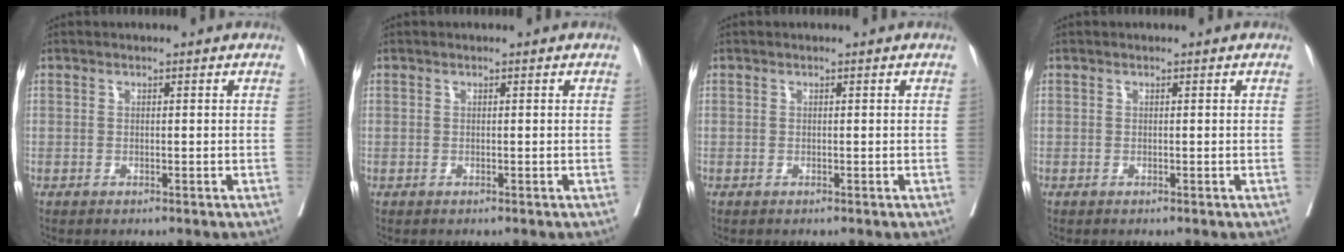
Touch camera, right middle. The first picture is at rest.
{"total": 0.0}
{"total": 0.0}
{"total": 0.0}